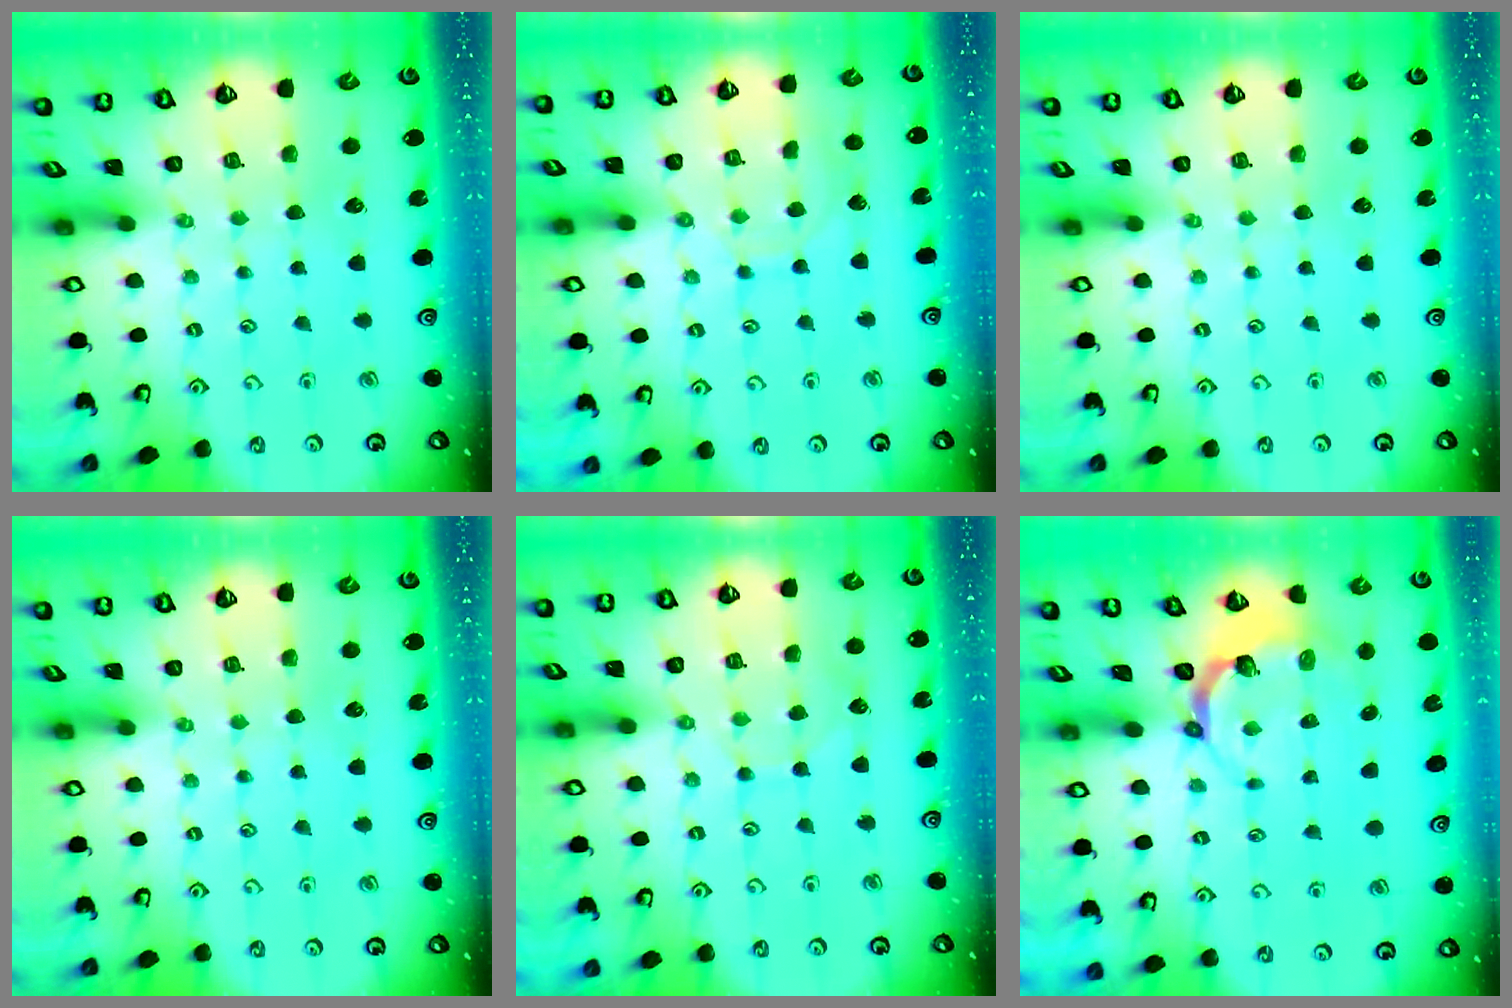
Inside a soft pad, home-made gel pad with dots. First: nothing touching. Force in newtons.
{"total": 8.2, "press": 8.2, "slide": 0.7}
{"total": 0.0}
{"total": 0.0}
{"total": 6.1, "press": 6.1, "slide": 0.6}
{"total": 5.1, "press": 4.0, "slide": 3.2}